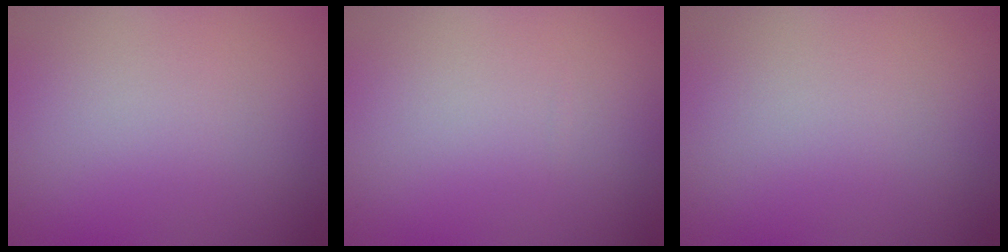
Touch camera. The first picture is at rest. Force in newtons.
{"total": 0.0}
{"total": 0.0}